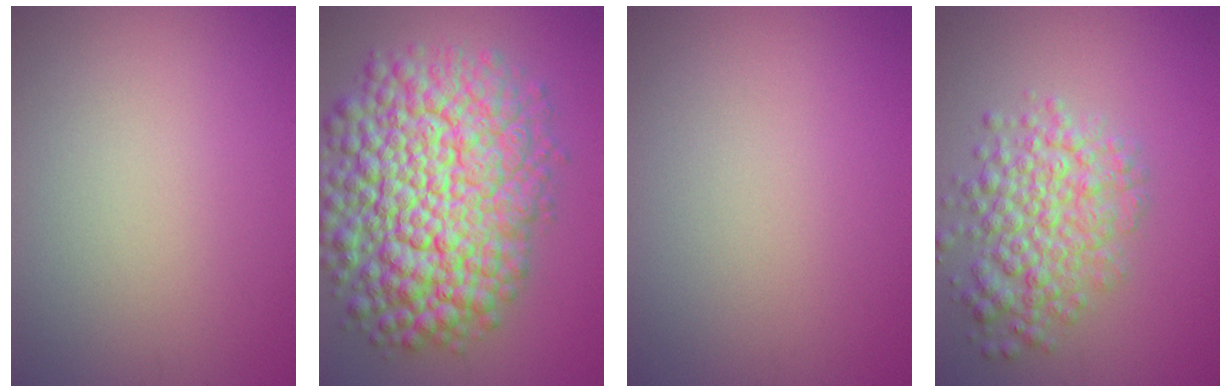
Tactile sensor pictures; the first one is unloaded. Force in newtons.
{"total": 14.6, "press": 14.6, "slide": 0.6}
{"total": 0.0}
{"total": 5.4, "press": 5.4, "slide": 0.2}